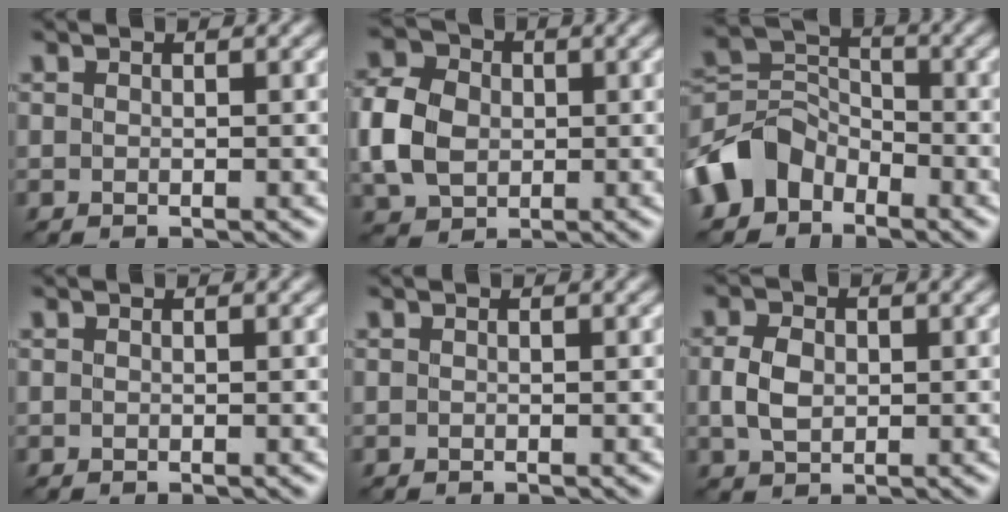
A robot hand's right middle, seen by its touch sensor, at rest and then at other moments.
{"total": 6.6, "force": [-0.2, 5.3, 4.0], "torque": [-0.107, 0.009, -0.011]}
{"total": 5.5, "force": [-3.3, 3.9, 2.0], "torque": [-0.036, 0.005, -0.075]}
{"total": 0.0}
{"total": 0.0}
{"total": 3.2, "force": [0.1, 2.3, 2.2], "torque": [-0.051, 0.002, -0.001]}